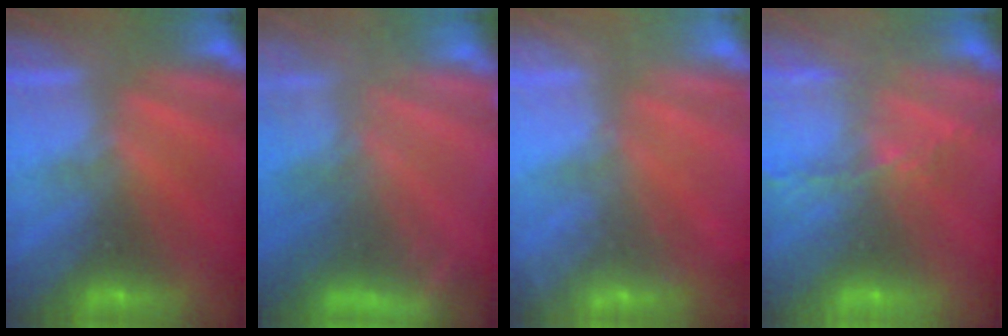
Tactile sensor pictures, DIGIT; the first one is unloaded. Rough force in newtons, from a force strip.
{"total": 9.1}
{"total": 2.4}
{"total": 7.4}